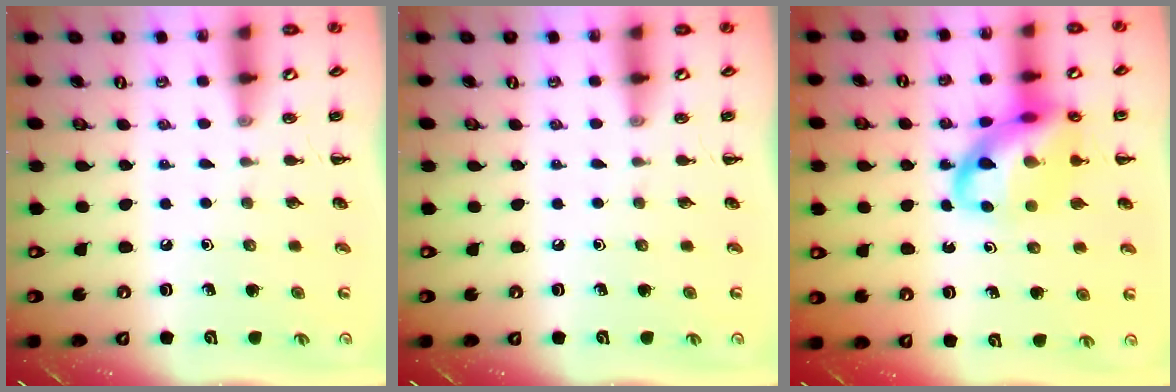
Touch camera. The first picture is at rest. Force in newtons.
{"total": 0.0}
{"total": 15.5, "press": 15.2, "slide": 3.1}